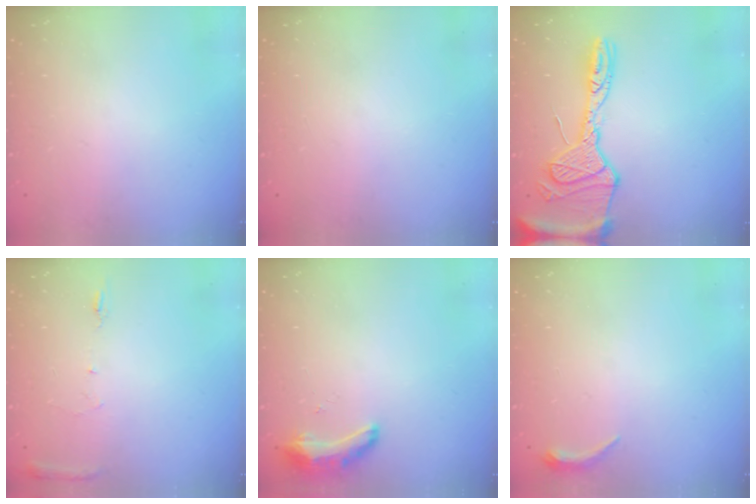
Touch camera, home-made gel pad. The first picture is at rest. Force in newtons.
{"total": 0.0}
{"total": 17.8, "press": 17.7, "slide": 1.7}
{"total": 6.9, "press": 6.9, "slide": 0.7}
{"total": 8.8, "press": 8.7, "slide": 1.3}
{"total": 4.8, "press": 4.7, "slide": 0.9}